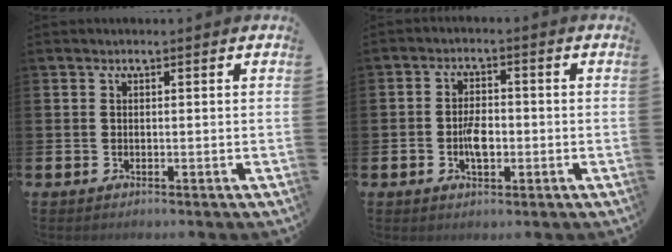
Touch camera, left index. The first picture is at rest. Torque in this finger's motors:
{"motor_torque": [0.25, -0.11, 0.10, 0.10]}